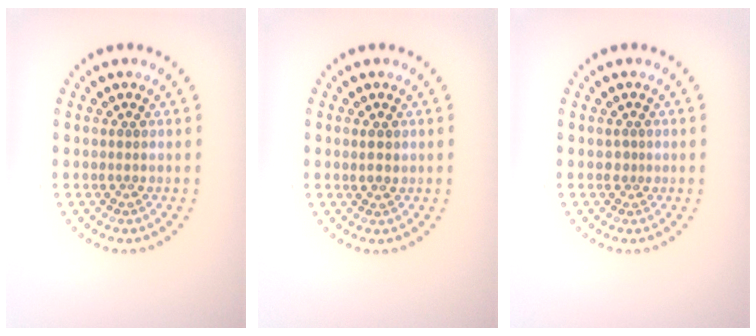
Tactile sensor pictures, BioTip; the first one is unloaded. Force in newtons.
{"total": 1.1, "press": 1.1, "slide": 0.3}
{"total": 0.7, "press": 0.4, "slide": 0.6}